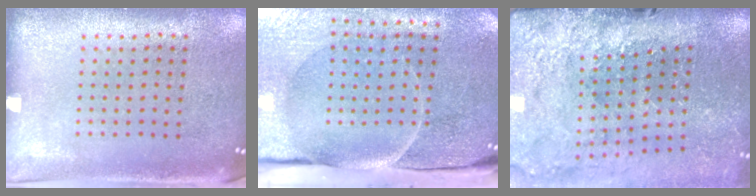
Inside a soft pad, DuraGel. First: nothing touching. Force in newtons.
{"total": 4.9, "press": 4.0, "slide": 2.9}
{"total": 4.5, "press": 3.5, "slide": 2.8}